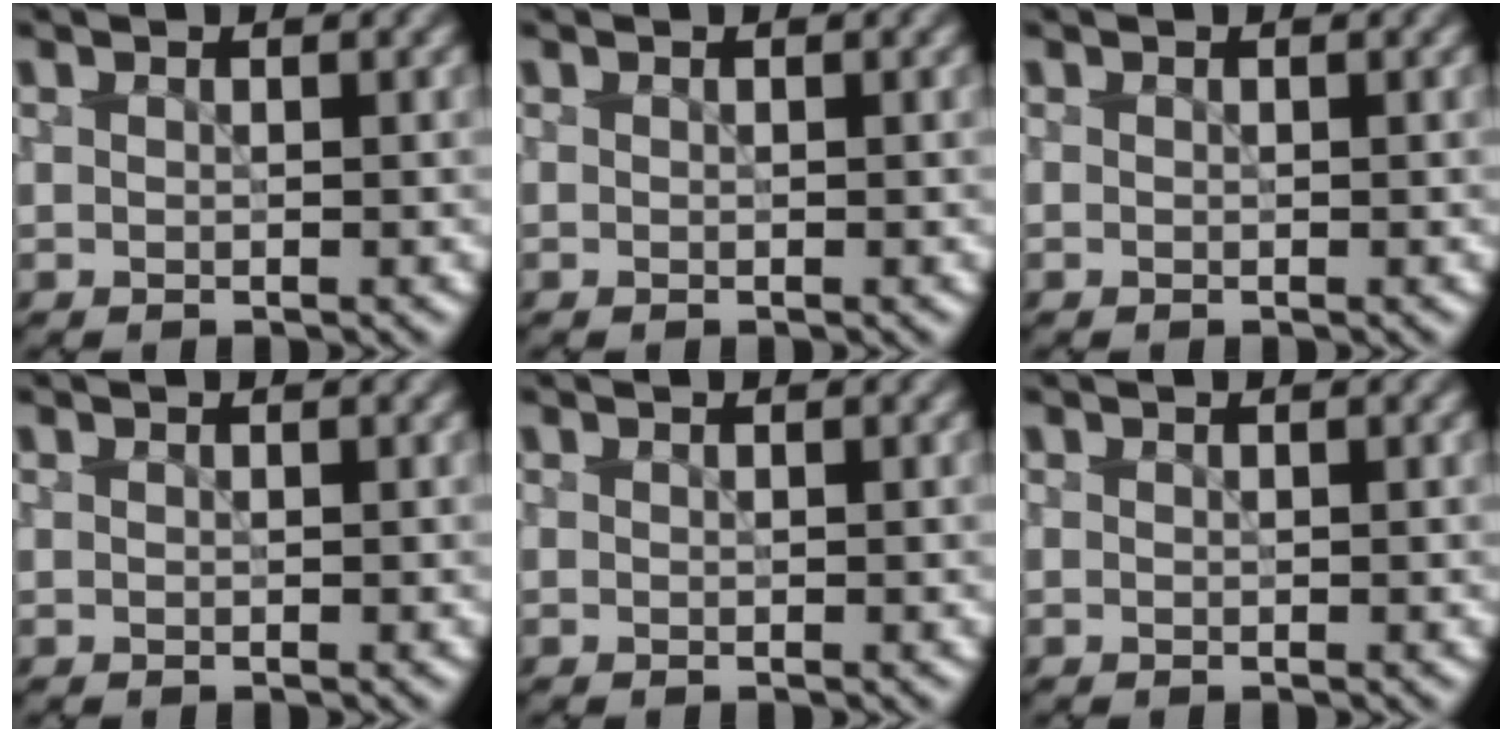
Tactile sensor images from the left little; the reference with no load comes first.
{"total": 0.0}
{"total": 0.0}
{"total": 0.0}
{"total": 0.0}
{"total": 0.0}